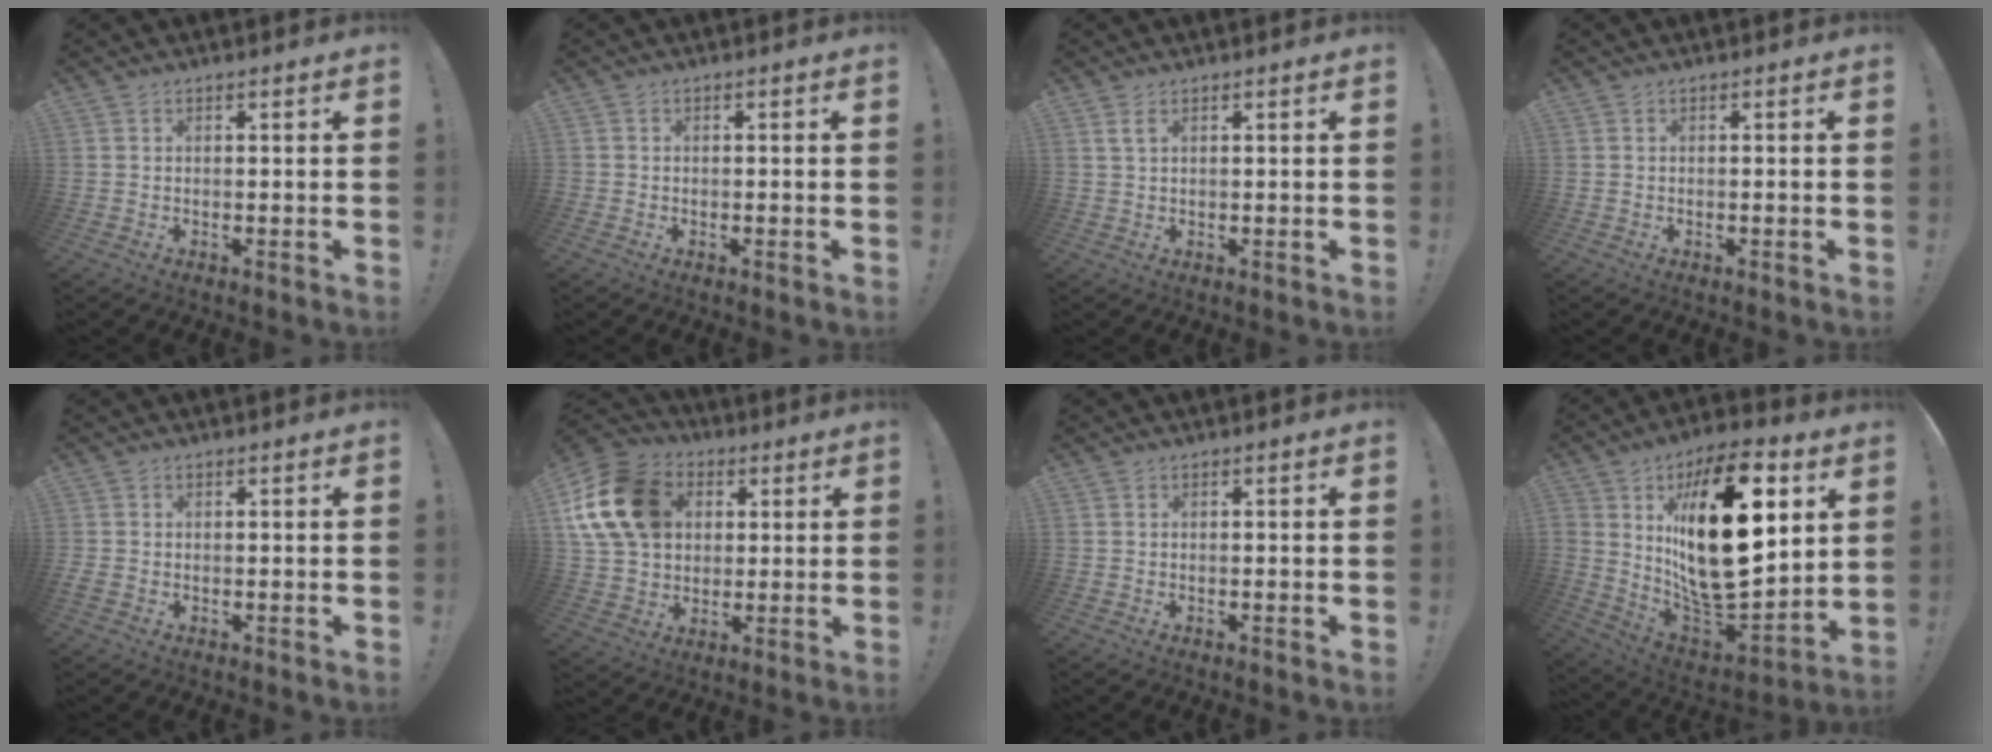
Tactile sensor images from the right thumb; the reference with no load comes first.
{"total": 1.1, "force": [-0.8, 0.6, 0.4], "torque": [-0.010, 0.004, -0.013]}
{"total": 2.3, "force": [1.1, 0.8, 1.9], "torque": [-0.032, -0.002, 0.018]}
{"total": 0.6, "force": [-0.5, 0.0, 0.4], "torque": [-0.010, 0.002, -0.009]}
{"total": 1.1, "force": [0.0, 1.0, 0.5], "torque": [-0.008, 0.003, 0.000]}
{"total": 19.1, "force": [5.2, 14.7, 11.0], "torque": [-0.193, -0.003, 0.102]}
{"total": 0.6, "force": [-0.5, -0.2, 0.3], "torque": [-0.008, 0.001, -0.008]}
{"total": 28.6, "force": [7.9, 14.7, 23.2], "torque": [-0.402, -0.044, 0.140]}